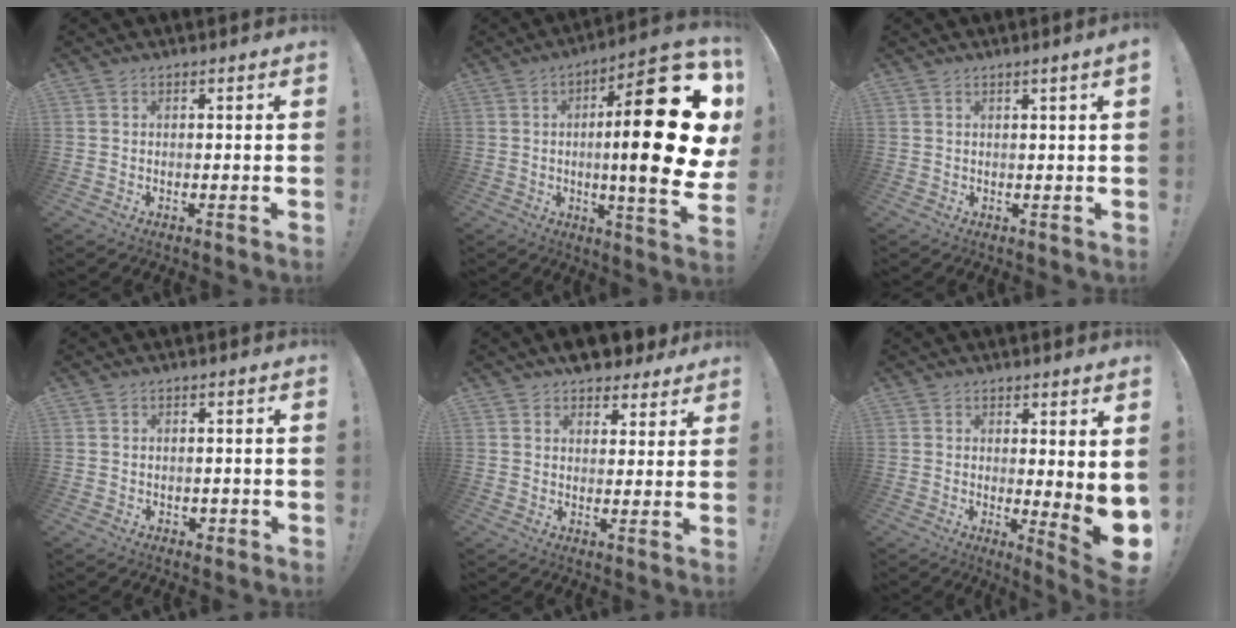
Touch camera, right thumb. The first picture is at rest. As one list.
[{"total": 27.7, "force": [1.9, 6.2, 26.9], "torque": [-0.401, -0.013, 0.026]}, {"total": 1.8, "force": [0.8, -0.4, 1.5], "torque": [-0.024, -0.003, 0.013]}, {"total": 1.6, "force": [-0.1, 1.5, 0.6], "torque": [-0.007, 0.004, -0.002]}, {"total": 7.4, "force": [6.2, 3.6, 1.6], "torque": [-0.020, -0.043, 0.116]}, {"total": 6.1, "force": [0.6, 0.5, 6.0], "torque": [-0.074, -0.029, 0.011]}]